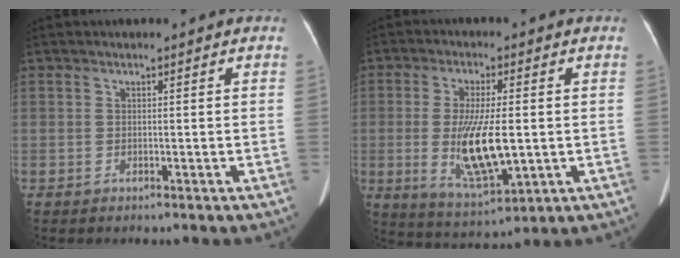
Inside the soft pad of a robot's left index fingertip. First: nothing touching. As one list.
[{"total": 11.2, "force": [-1.4, 3.0, 10.7], "torque": [-0.206, -0.018, -0.018]}]